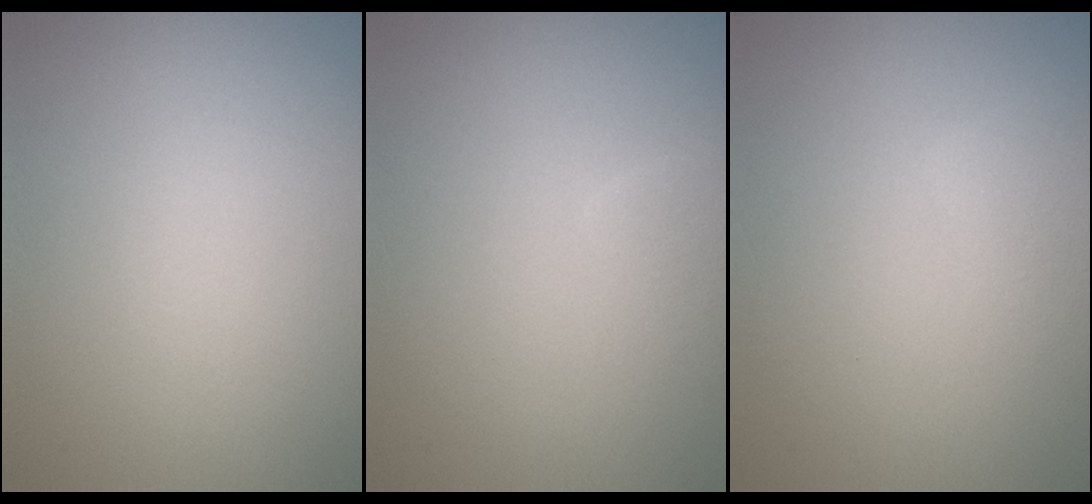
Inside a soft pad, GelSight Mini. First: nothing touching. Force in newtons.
{"total": 1.2, "press": 1.2, "slide": 0.1}
{"total": 1.8, "press": 1.8, "slide": 0.1}